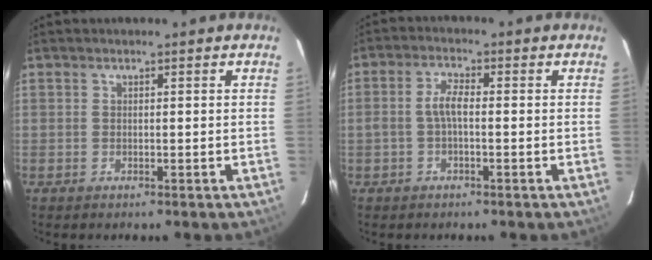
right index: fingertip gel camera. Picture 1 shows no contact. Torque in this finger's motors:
{"motor_torque": [0.48, -0.12, 0.28, 0.09]}